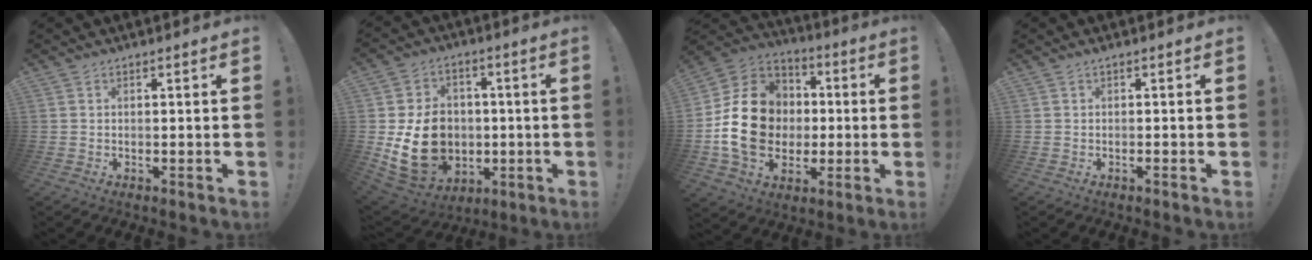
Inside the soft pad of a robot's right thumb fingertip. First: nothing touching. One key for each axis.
{"total": 17.9, "fx": -1.9, "fy": 14.4, "fz": 10.5, "tx": -0.186, "ty": 0.004, "tz": -0.017}
{"total": 20.6, "fx": -1.1, "fy": 16.8, "fz": 11.7, "tx": -0.183, "ty": 0.023, "tz": 0.001}
{"total": 0.7, "fx": -0.4, "fy": -0.1, "fz": 0.6, "tx": -0.011, "ty": -0.001, "tz": -0.007}